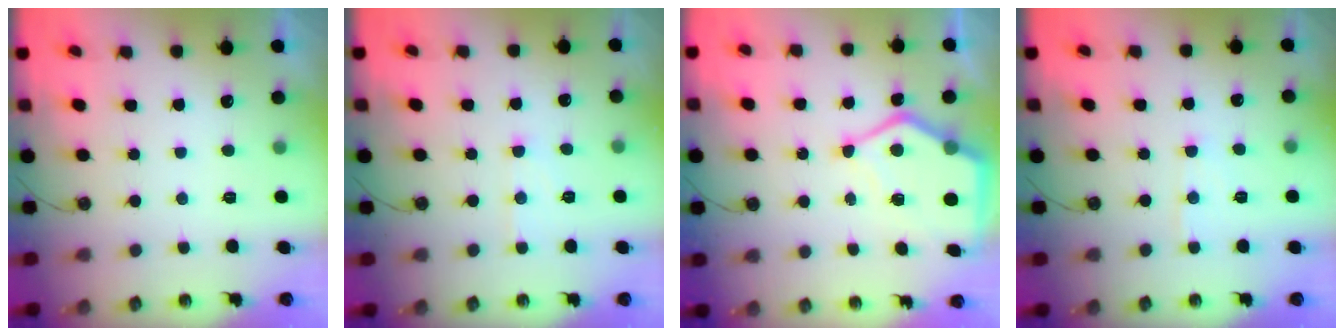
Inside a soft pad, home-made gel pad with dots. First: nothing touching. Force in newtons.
{"total": 6.6, "press": 6.6, "slide": 0.6}
{"total": 11.4, "press": 11.3, "slide": 1.3}
{"total": 5.9, "press": 5.9, "slide": 0.8}